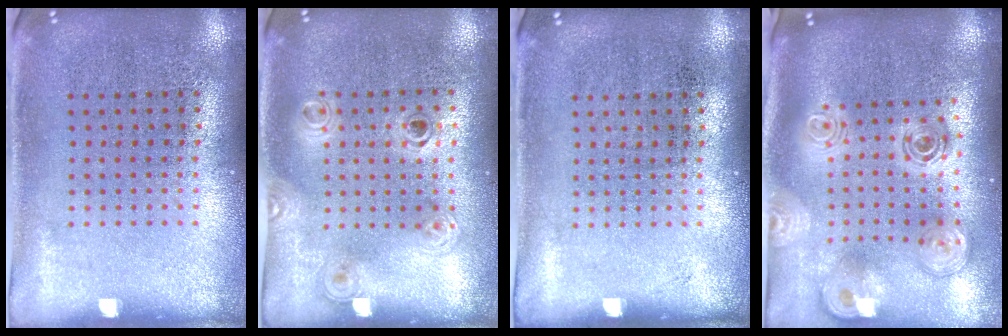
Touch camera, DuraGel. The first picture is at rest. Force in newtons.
{"total": 1.2, "press": 1.0, "slide": 0.6}
{"total": 0.0}
{"total": 2.8, "press": 2.0, "slide": 2.0}